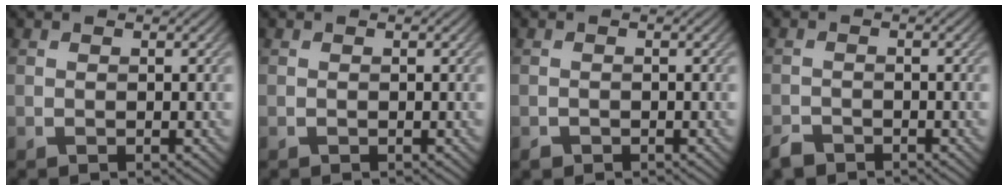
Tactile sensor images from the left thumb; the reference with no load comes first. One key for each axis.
{"total": 0.0}
{"total": 0.8, "fx": -0.6, "fy": 0.5, "fz": 0.1, "tx": -0.003, "ty": -0.004, "tz": -0.013}
{"total": 2.0, "fx": -1.7, "fy": 0.8, "fz": 0.5, "tx": -0.012, "ty": -0.002, "tz": -0.037}